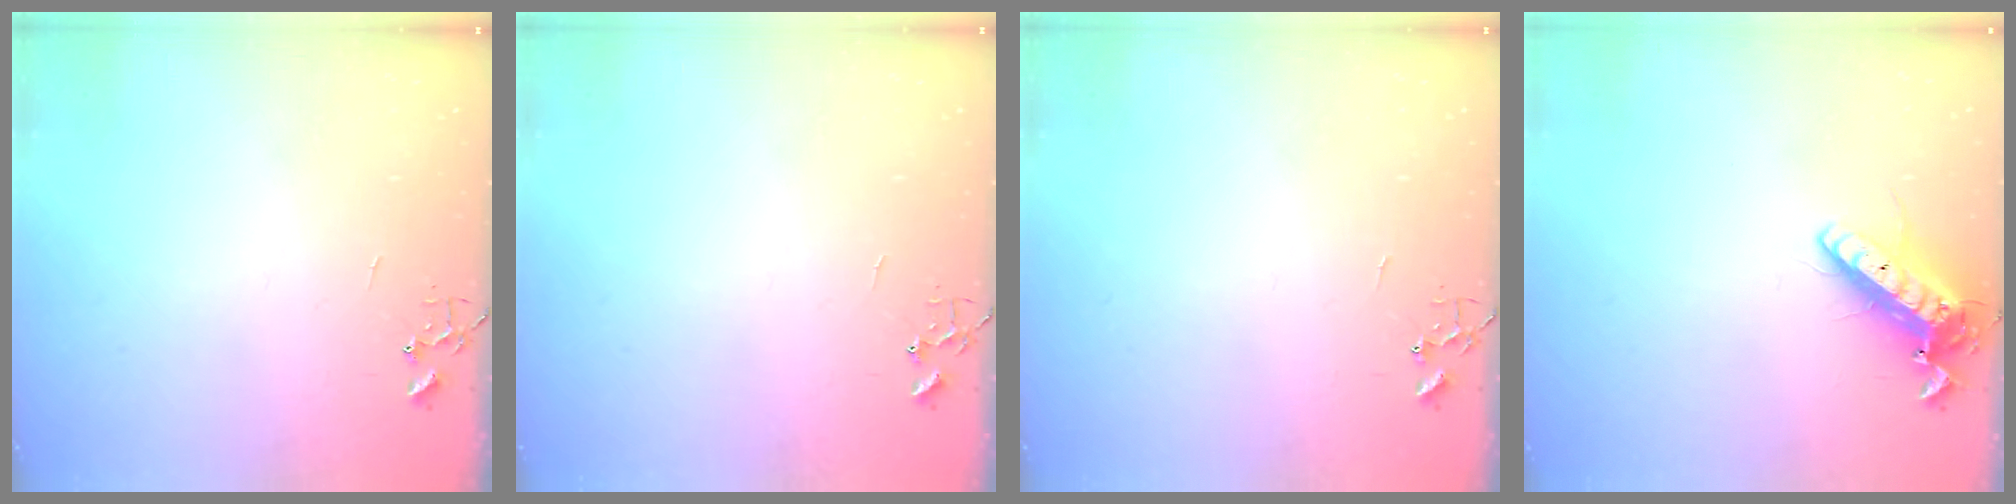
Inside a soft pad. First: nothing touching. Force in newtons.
{"total": 0.0}
{"total": 0.0}
{"total": 13.9, "press": 13.7, "slide": 2.5}